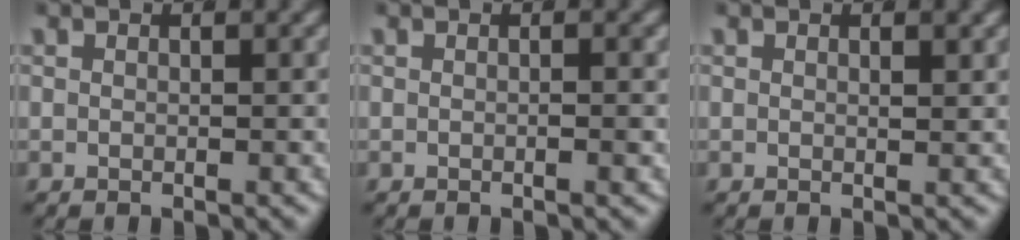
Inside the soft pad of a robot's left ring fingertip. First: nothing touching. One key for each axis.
{"total": 0.7, "fx": -0.1, "fy": -0.2, "fz": 0.6, "tx": -0.007, "ty": 0.004, "tz": -0.003}
{"total": 0.6, "fx": 0.4, "fy": 0.0, "fz": 0.5, "tx": -0.004, "ty": -0.003, "tz": 0.006}